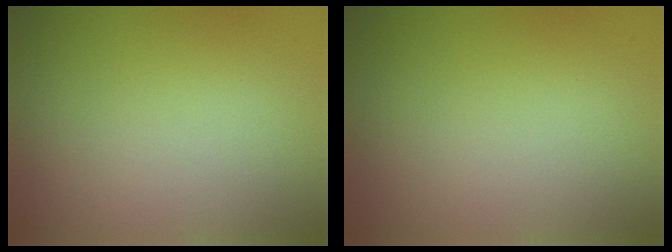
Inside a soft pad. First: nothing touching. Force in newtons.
{"total": 0.0}